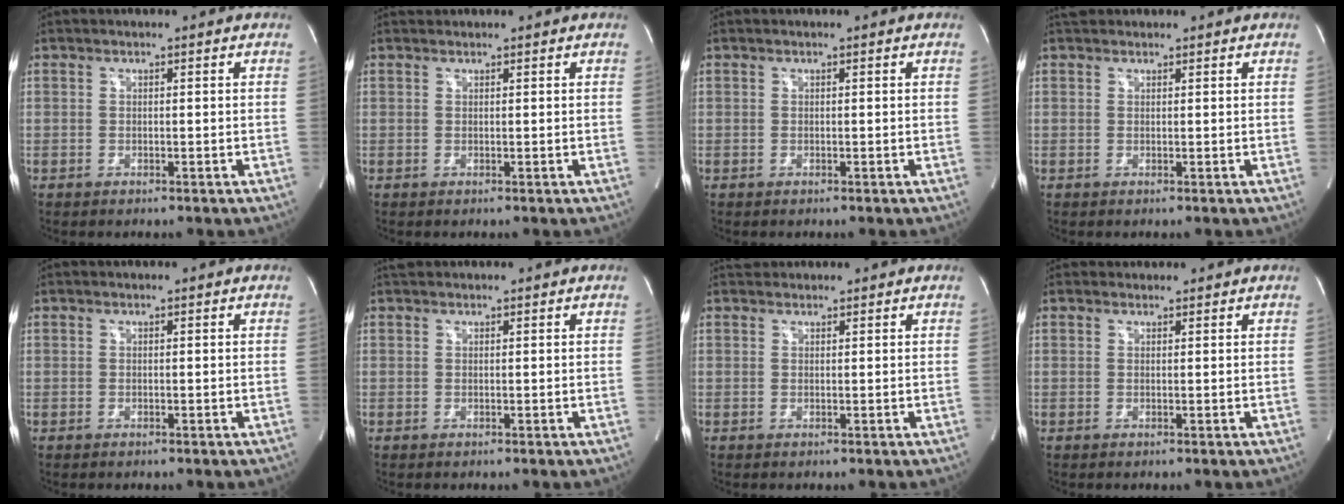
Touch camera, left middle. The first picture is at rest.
{"total": 1.0, "force": [1.0, 0.3, -0.1], "torque": [-0.007, 0.019, 0.020]}
{"total": 0.0}
{"total": 2.3, "force": [2.0, 1.0, 0.4], "torque": [-0.007, 0.027, 0.033]}
{"total": 0.0}
{"total": 1.5, "force": [1.4, 0.6, 0.2], "torque": [-0.009, 0.023, 0.024]}
{"total": 2.0, "force": [1.8, 0.8, 0.0], "torque": [-0.002, 0.024, 0.030]}
{"total": 1.4, "force": [1.3, 0.6, -0.3], "torque": [0.001, 0.016, 0.020]}